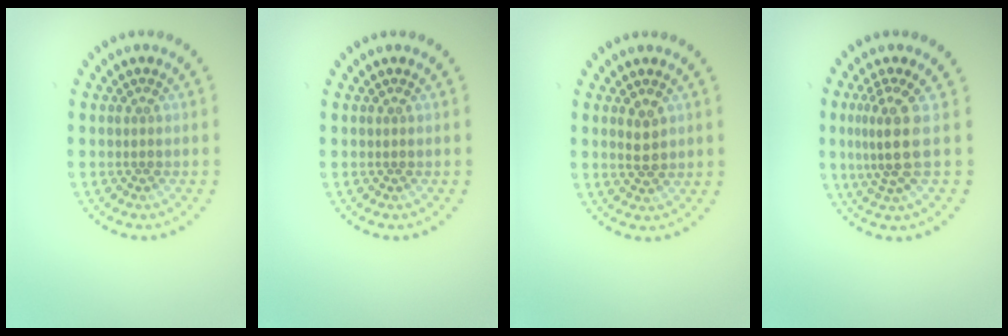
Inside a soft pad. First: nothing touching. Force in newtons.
{"total": 0.0}
{"total": 1.7, "press": 1.7, "slide": 0.3}
{"total": 3.5, "press": 2.6, "slide": 2.4}